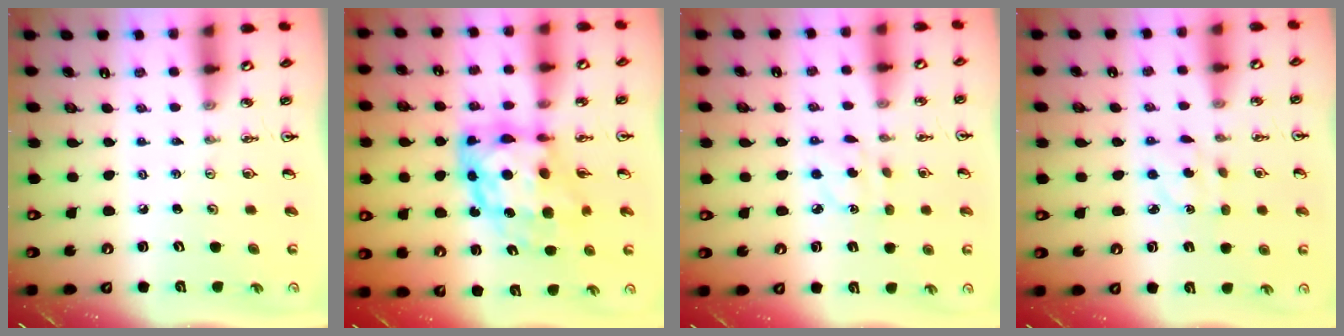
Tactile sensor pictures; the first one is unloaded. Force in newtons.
{"total": 11.5, "press": 11.5, "slide": 1.2}
{"total": 3.7, "press": 3.6, "slide": 0.9}
{"total": 3.6, "press": 3.5, "slide": 0.7}